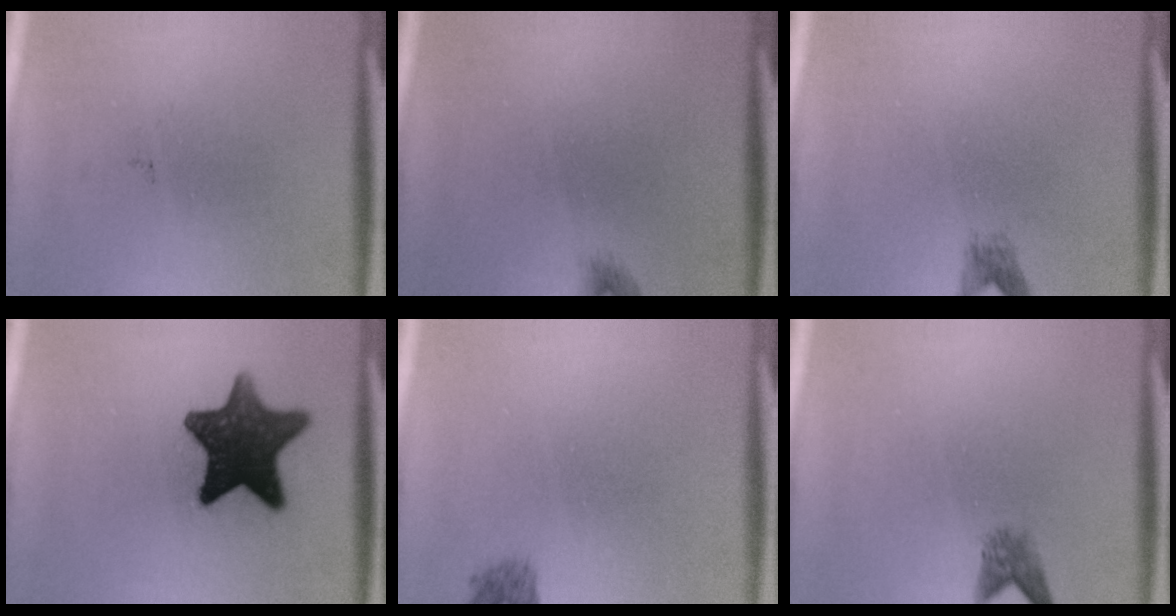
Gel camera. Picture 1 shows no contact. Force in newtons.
{"total": 0.9}
{"total": 1.5}
{"total": 13.1}
{"total": 1.4}
{"total": 2.0}